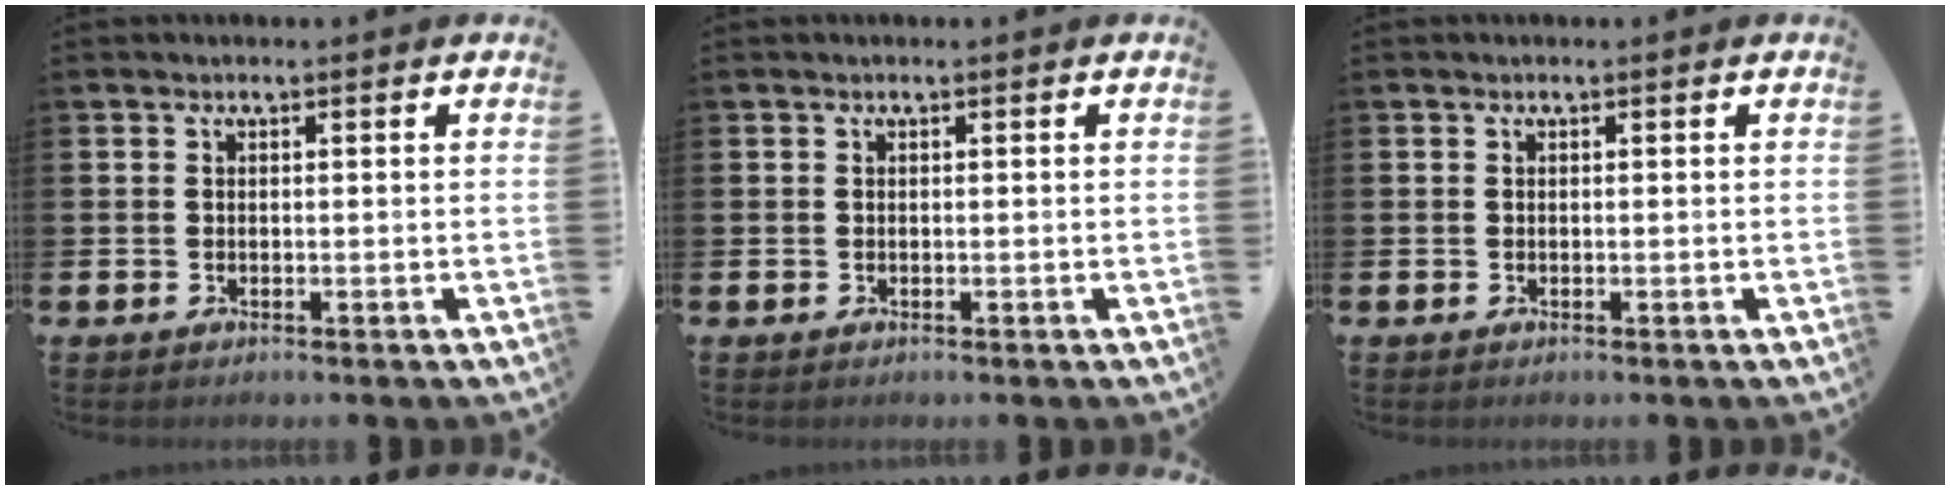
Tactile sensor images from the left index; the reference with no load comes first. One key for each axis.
{"total": 0.0}
{"total": 0.0}